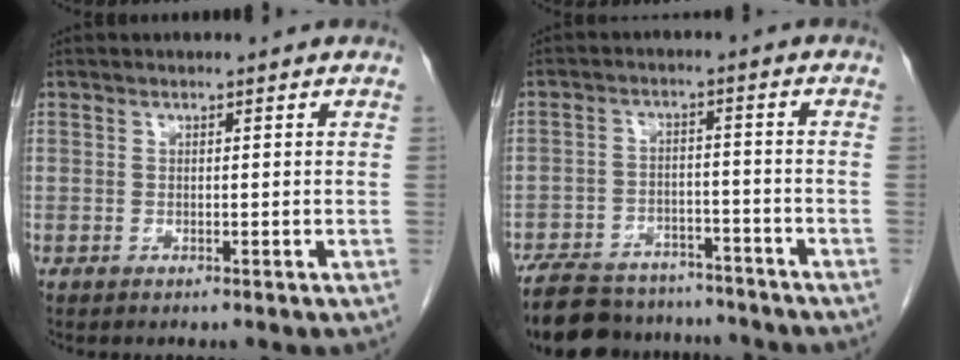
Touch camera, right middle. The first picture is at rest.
{"total": 15.7, "force": [-13.8, 5.5, 5.0], "torque": [-0.105, 0.006, -0.200]}